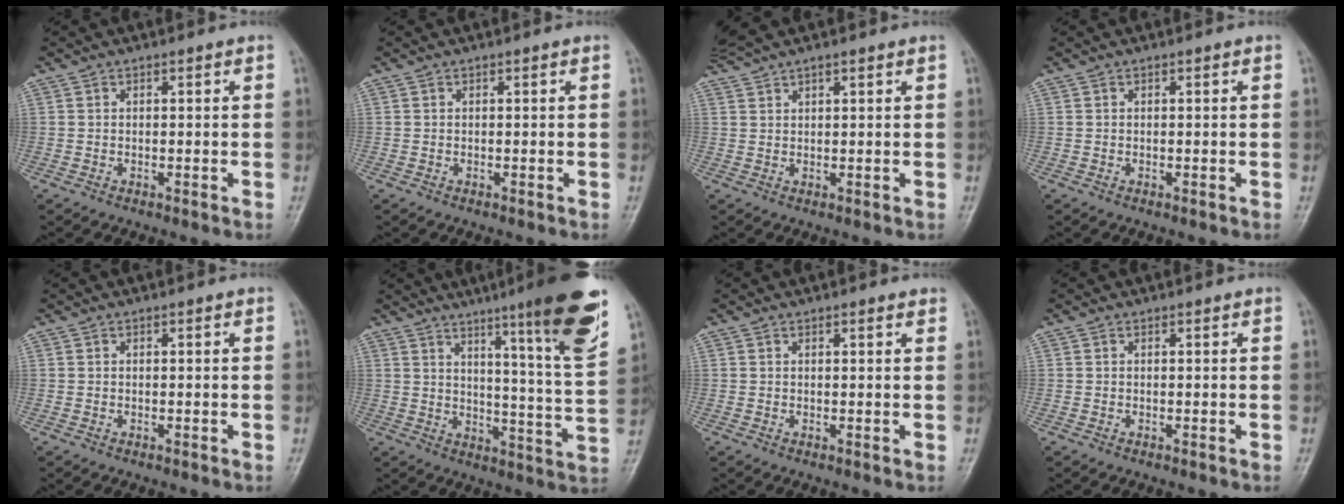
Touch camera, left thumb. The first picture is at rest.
{"total": 0.0}
{"total": 3.9, "force": [3.1, 0.3, 2.2], "torque": [-0.053, 0.018, 0.066]}
{"total": 0.0}
{"total": 0.0}
{"total": 18.5, "force": [10.9, 0.8, 15.0], "torque": [-0.192, -0.058, 0.149]}
{"total": 1.1, "force": [0.8, 0.3, 0.8], "torque": [-0.010, -0.002, 0.008]}
{"total": 0.0}